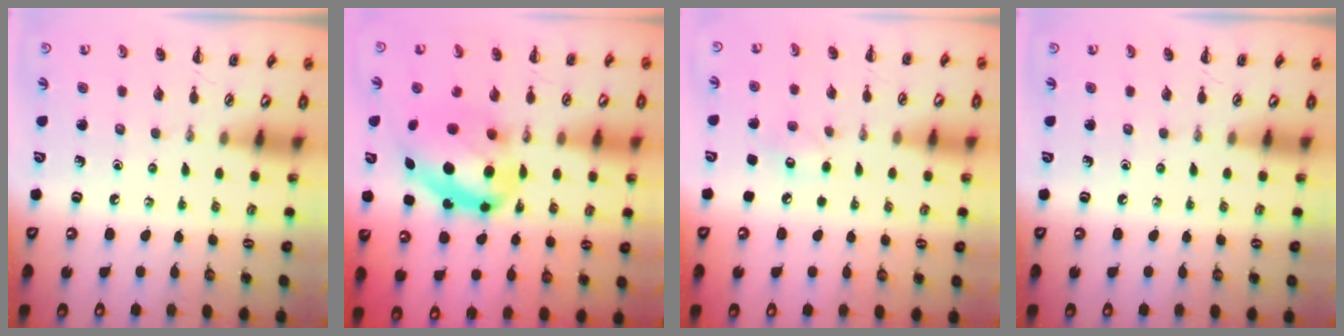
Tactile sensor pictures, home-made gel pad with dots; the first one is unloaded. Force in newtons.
{"total": 13.6, "press": 13.2, "slide": 2.9}
{"total": 6.6, "press": 6.4, "slide": 1.5}
{"total": 0.0}